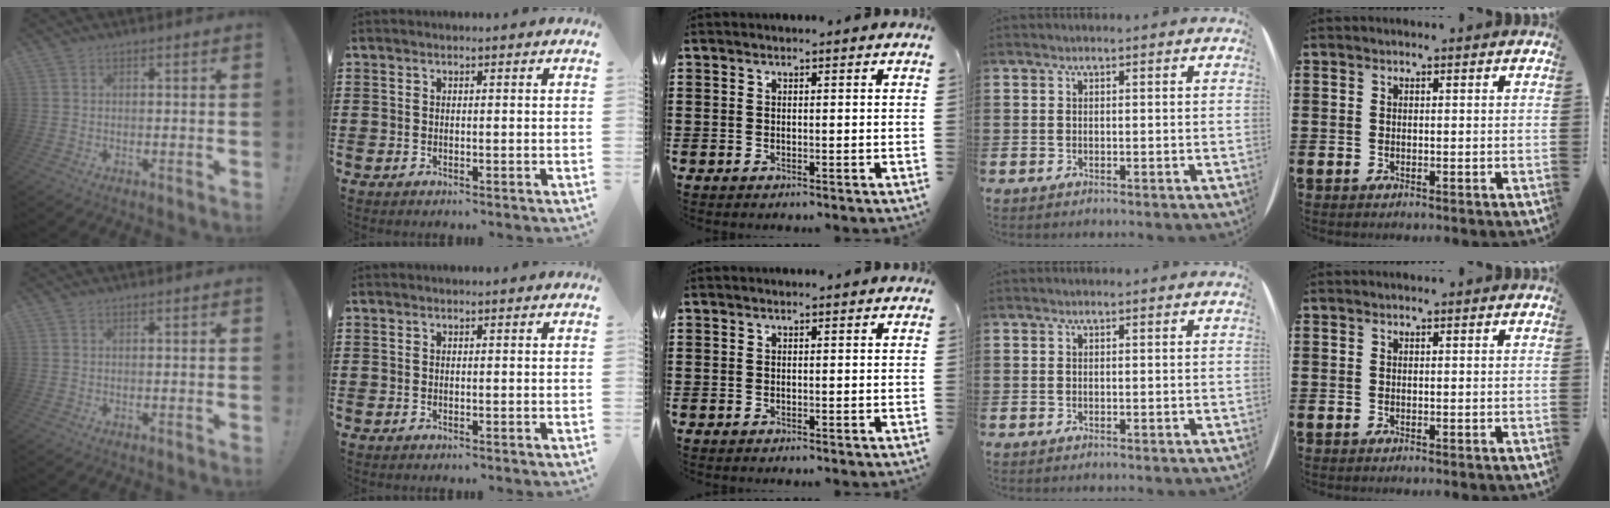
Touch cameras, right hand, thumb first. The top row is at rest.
{}